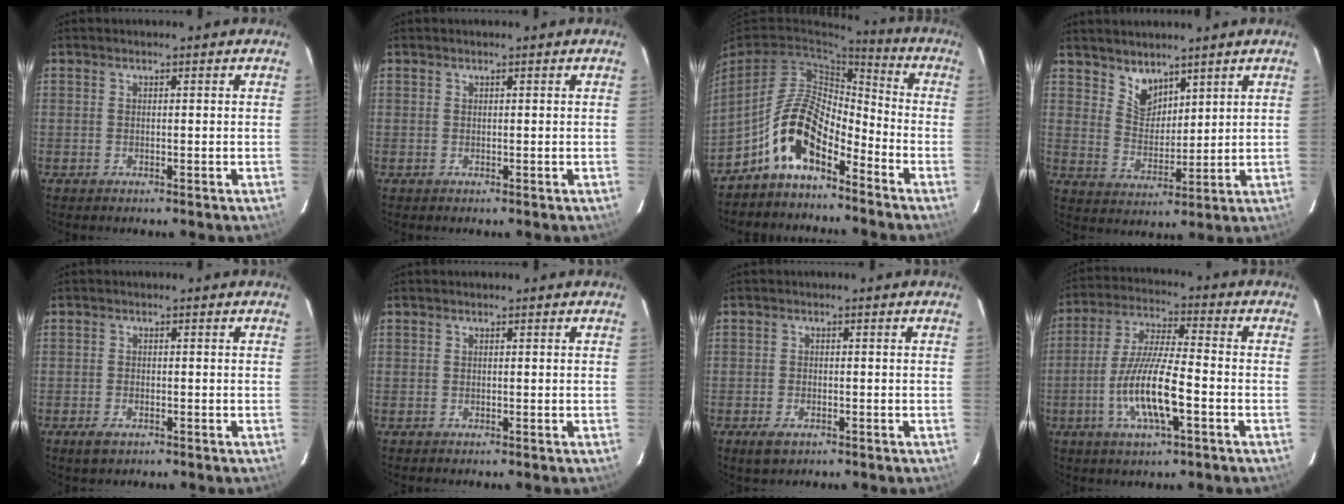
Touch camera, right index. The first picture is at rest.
{"total": 0.0}
{"total": 11.1, "force": [-6.7, 4.7, 7.5], "torque": [-0.153, 0.015, -0.128]}
{"total": 5.8, "force": [4.6, 3.1, 1.6], "torque": [-0.019, 0.001, 0.091]}
{"total": 2.7, "force": [-1.7, 1.4, 1.6], "torque": [-0.035, -0.006, -0.030]}
{"total": 0.0}
{"total": 3.3, "force": [-2.0, 1.7, 2.0], "torque": [-0.045, -0.008, -0.034]}
{"total": 12.6, "force": [-4.3, 2.3, 11.7], "torque": [-0.239, -0.007, -0.081]}